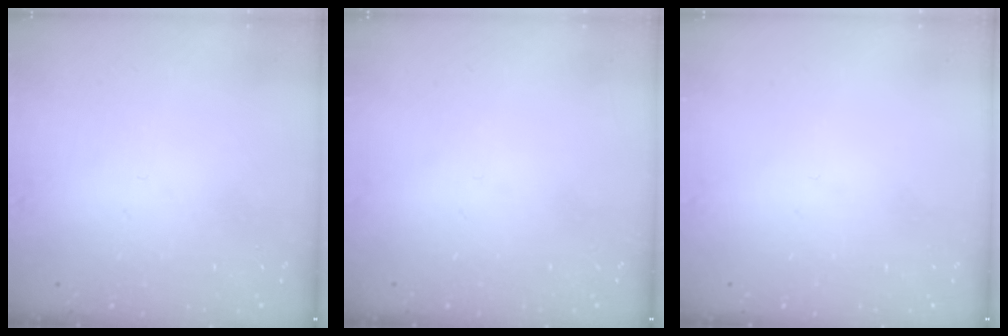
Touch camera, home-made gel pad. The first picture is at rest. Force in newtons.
{"total": 0.0}
{"total": 0.0}